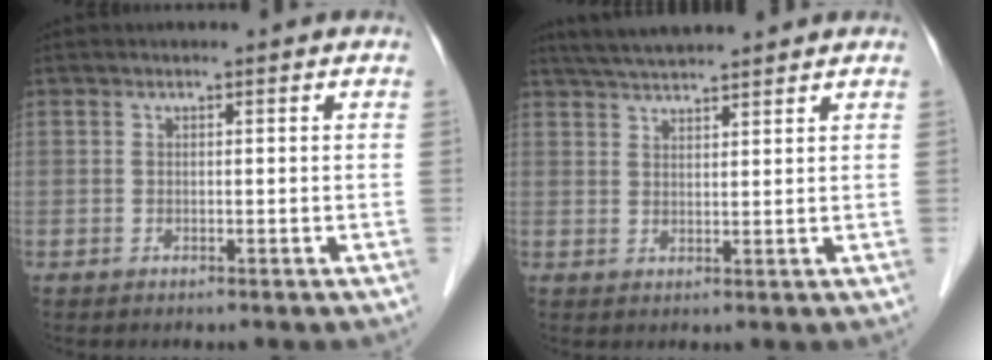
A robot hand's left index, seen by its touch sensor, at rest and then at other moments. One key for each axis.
{"total": 7.1, "fx": 6.4, "fy": 0.4, "fz": 3.0, "tx": -0.054, "ty": 0.031, "tz": 0.109}